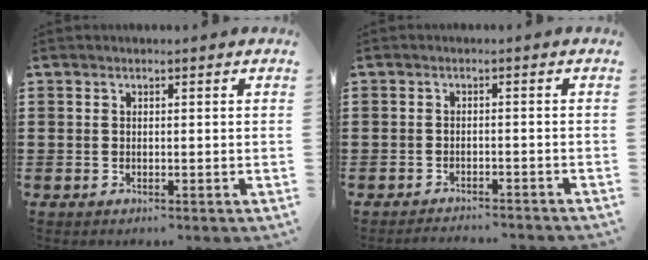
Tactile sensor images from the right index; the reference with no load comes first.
{"total": 2.1, "force": [-2.1, -0.3, 0.0], "torque": [-0.005, -0.001, -0.044]}